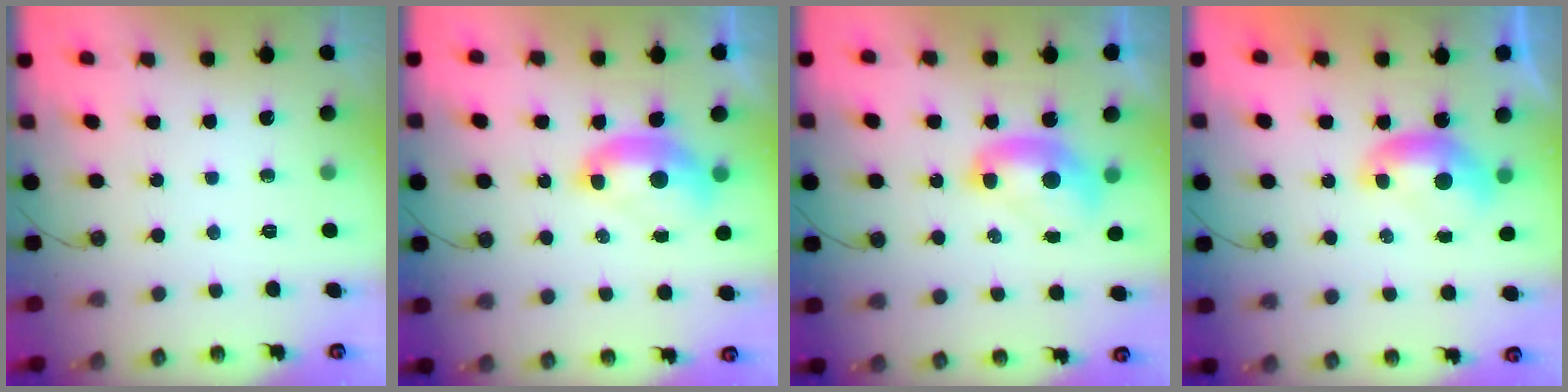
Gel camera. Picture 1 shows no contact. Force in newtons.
{"total": 3.1, "press": 3.0, "slide": 0.6}
{"total": 2.1, "press": 2.1, "slide": 0.2}
{"total": 0.0}